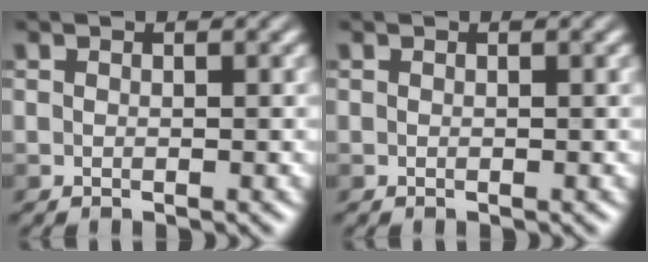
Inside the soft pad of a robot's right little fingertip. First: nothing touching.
{"total": 0.0}